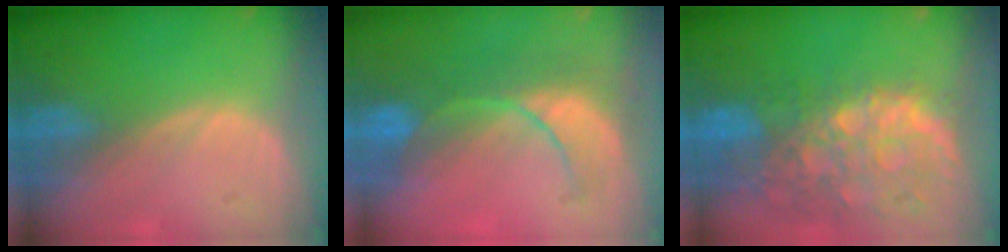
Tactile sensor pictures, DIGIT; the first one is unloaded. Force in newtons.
{"total": 7.9, "press": 7.8, "slide": 1.6}
{"total": 12.6, "press": 10.4, "slide": 7.1}